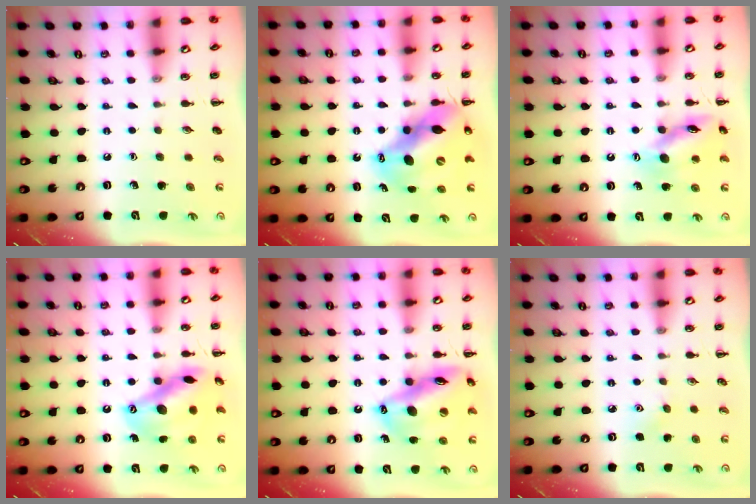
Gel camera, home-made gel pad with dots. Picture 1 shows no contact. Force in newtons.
{"total": 14.1, "press": 13.6, "slide": 3.8}
{"total": 13.7, "press": 13.6, "slide": 1.4}
{"total": 16.1, "press": 16.1, "slide": 1.3}
{"total": 17.9, "press": 17.5, "slide": 4.1}
{"total": 4.0, "press": 3.8, "slide": 1.0}